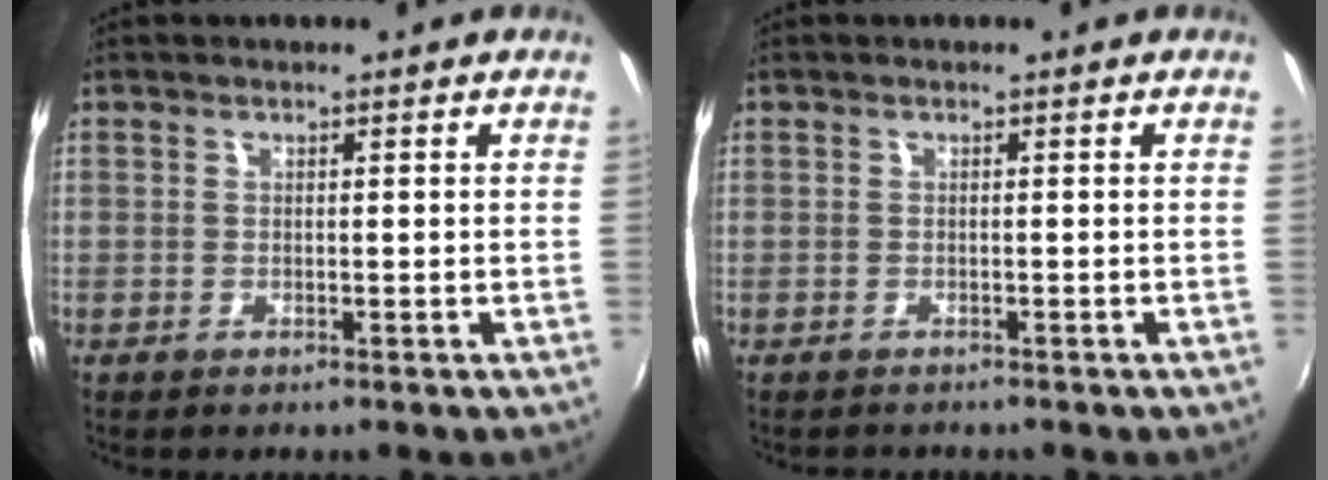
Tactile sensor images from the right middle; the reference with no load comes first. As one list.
[{"total": 0.9, "force": [-0.8, 0.5, -0.2], "torque": [0.000, 0.001, -0.014]}]